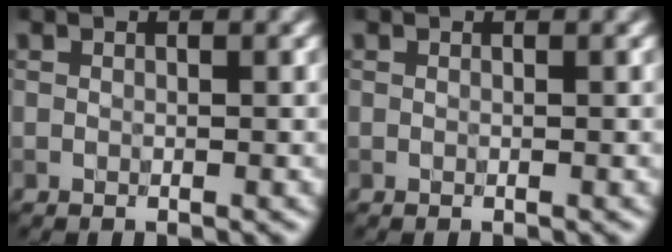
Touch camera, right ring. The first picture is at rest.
{"total": 0.0}